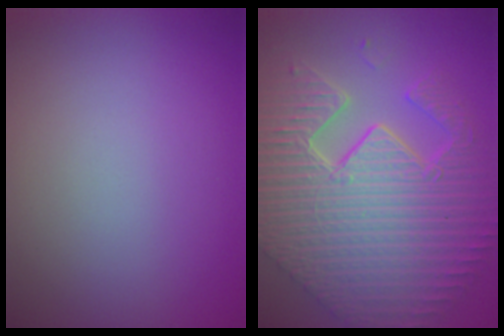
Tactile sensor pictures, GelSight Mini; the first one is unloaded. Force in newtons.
{"total": 12.5, "press": 8.2, "slide": 9.5}